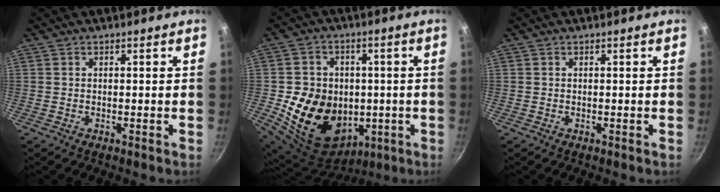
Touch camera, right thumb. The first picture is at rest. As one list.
[{"total": 18.9, "force": [-2.0, 15.5, 10.6], "torque": [-0.173, 0.006, -0.010]}, {"total": 0.0}]